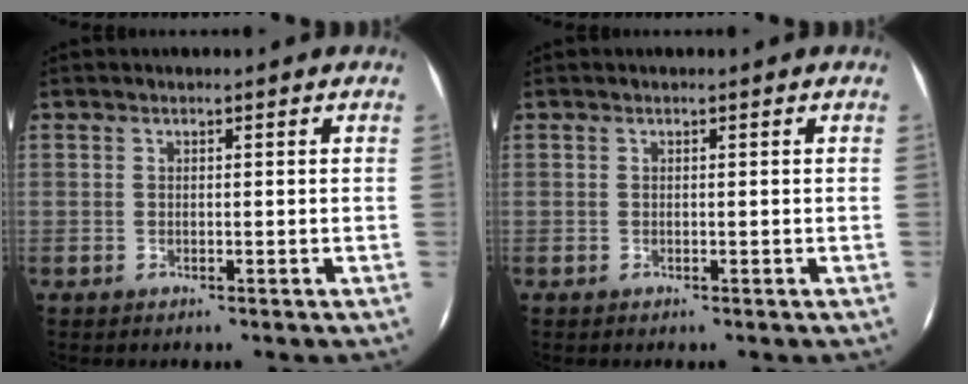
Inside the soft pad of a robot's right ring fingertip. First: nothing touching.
{"total": 0.0}